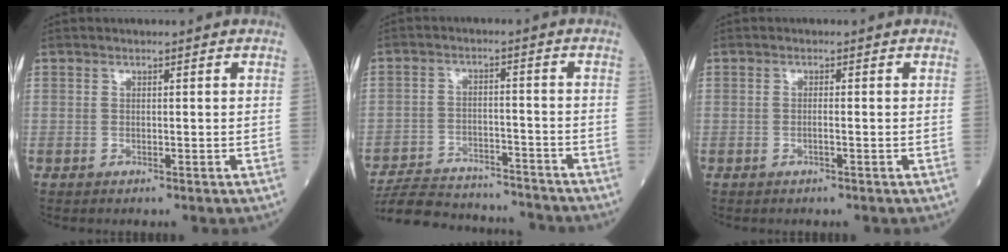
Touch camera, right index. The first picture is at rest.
{"total": 15.3, "force": [-14.6, 3.3, 3.5], "torque": [-0.069, 0.011, -0.216]}
{"total": 0.8, "force": [-0.4, -0.1, 0.8], "torque": [-0.014, 0.002, -0.007]}